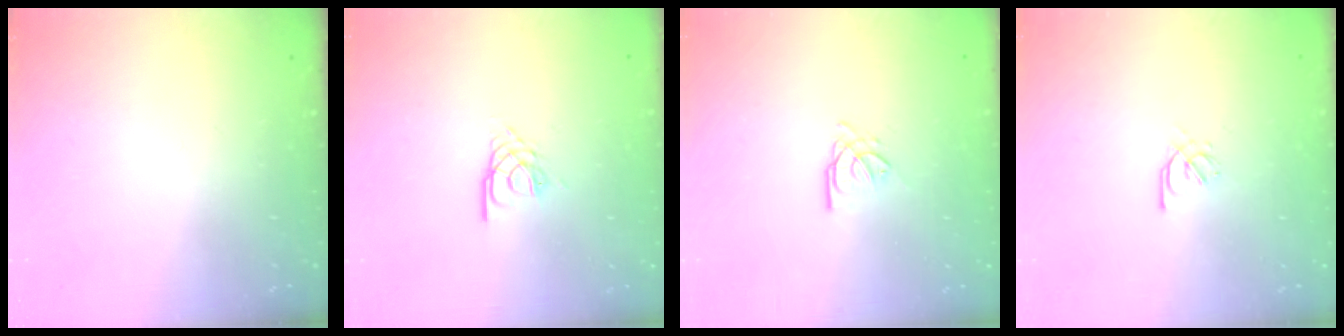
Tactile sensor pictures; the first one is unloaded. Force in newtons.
{"total": 2.5, "press": 2.4, "slide": 0.4}
{"total": 3.5, "press": 3.5, "slide": 0.3}
{"total": 2.6, "press": 2.5, "slide": 0.7}